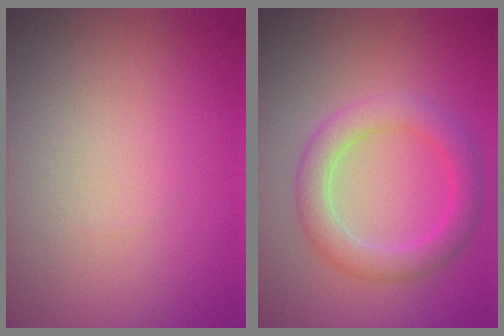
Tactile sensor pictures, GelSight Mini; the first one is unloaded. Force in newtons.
{"total": 3.8, "press": 3.8, "slide": 0.1}